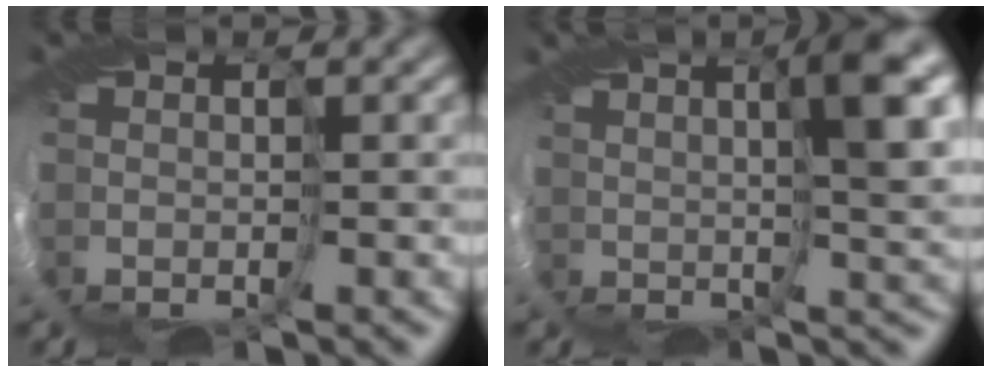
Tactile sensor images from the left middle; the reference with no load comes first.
{"total": 6.0, "force": [2.4, 0.7, 5.5], "torque": [-0.078, 0.008, 0.038]}